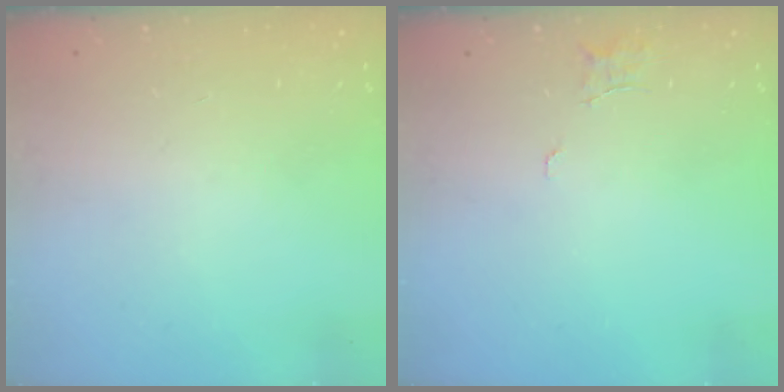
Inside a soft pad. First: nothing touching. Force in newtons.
{"total": 4.5, "press": 4.5, "slide": 0.3}